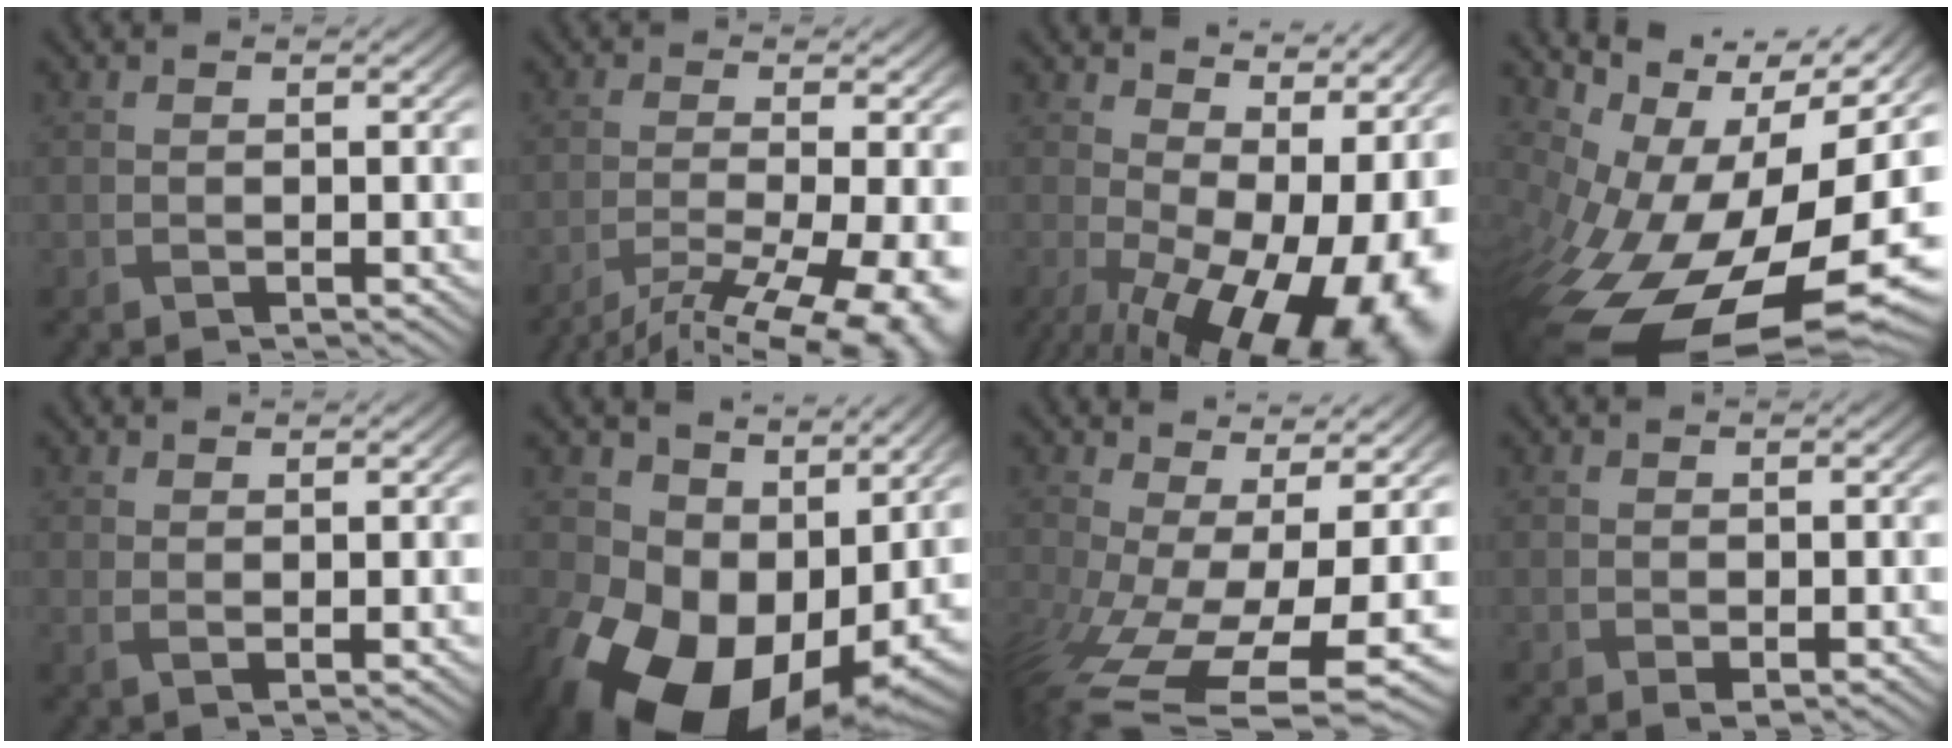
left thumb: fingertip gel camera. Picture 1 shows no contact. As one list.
[{"total": 11.7, "force": [-7.9, 2.6, 8.1], "torque": [-0.141, -0.025, -0.104]}, {"total": 17.8, "force": [-0.7, 10.0, 14.7], "torque": [-0.173, -0.030, 0.031]}, {"total": 16.1, "force": [-3.7, 7.7, 13.6], "torque": [-0.254, -0.026, -0.047]}, {"total": 1.7, "force": [1.2, 0.4, 1.1], "torque": [-0.026, -0.002, 0.027]}, {"total": 17.6, "force": [-1.7, 13.0, 11.8], "torque": [-0.221, -0.039, 0.002]}, {"total": 11.7, "force": [-3.0, 5.2, 10.0], "torque": [-0.235, -0.045, -0.034]}, {"total": 0.7, "force": [-0.1, 0.3, 0.6], "torque": [-0.009, -0.003, 0.001]}]